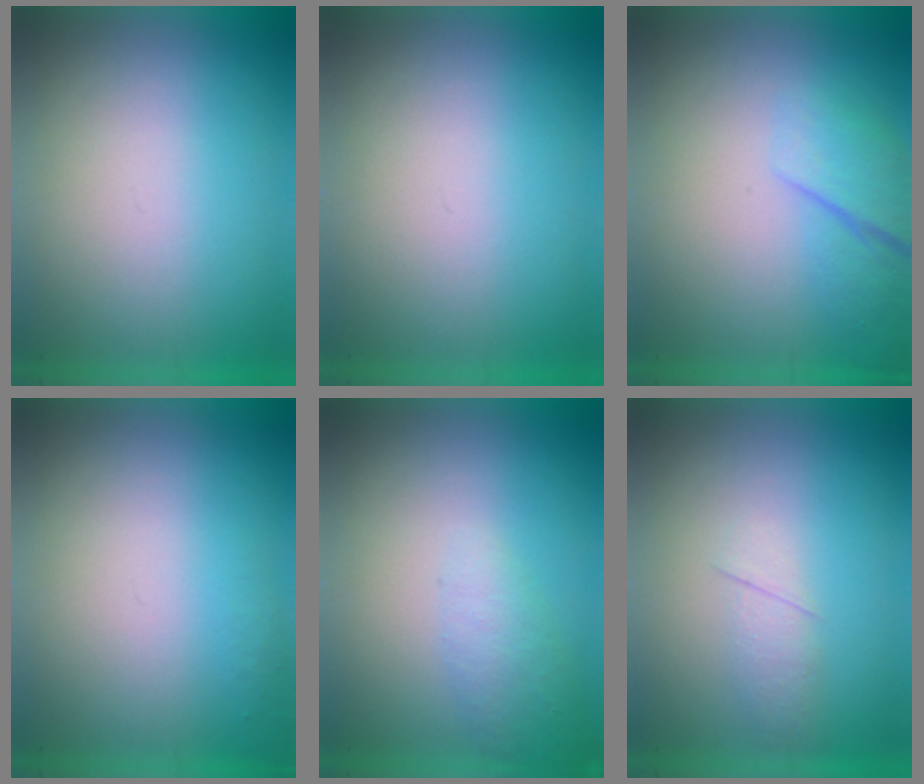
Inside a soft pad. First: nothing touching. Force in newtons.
{"total": 0.0}
{"total": 2.5}
{"total": 1.0}
{"total": 2.0}
{"total": 2.1}